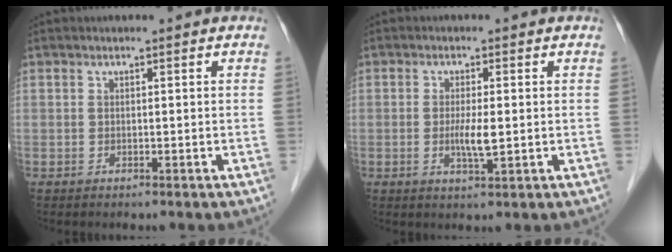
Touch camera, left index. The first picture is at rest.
{"total": 3.4, "force": [-0.4, 0.5, 3.3], "torque": [-0.067, -0.008, -0.005]}